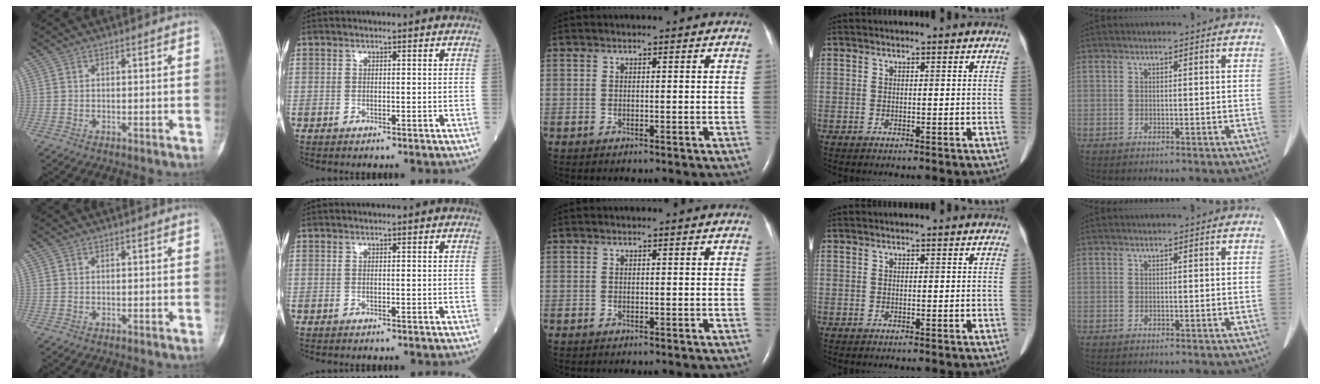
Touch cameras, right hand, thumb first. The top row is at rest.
{}